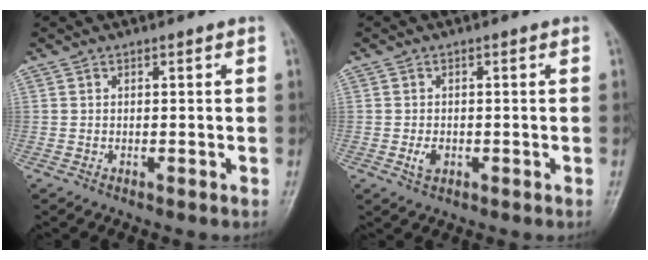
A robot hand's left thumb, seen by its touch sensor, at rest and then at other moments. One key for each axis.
{"total": 2.2, "fx": -0.6, "fy": 1.5, "fz": 1.5, "tx": -0.027, "ty": 0.000, "tz": -0.011}